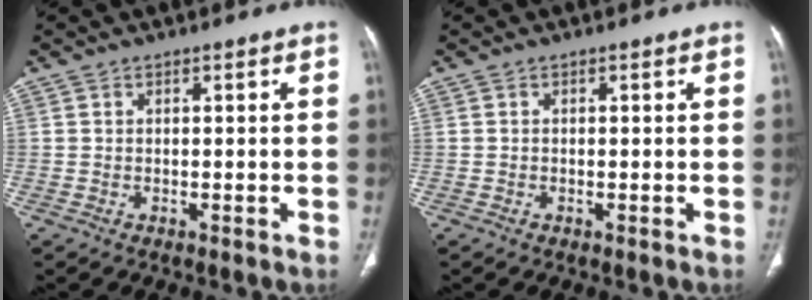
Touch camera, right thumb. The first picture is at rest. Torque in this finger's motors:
{"motor_torque": [-0.01, 0.29, -0.22, 0.10, -0.01]}